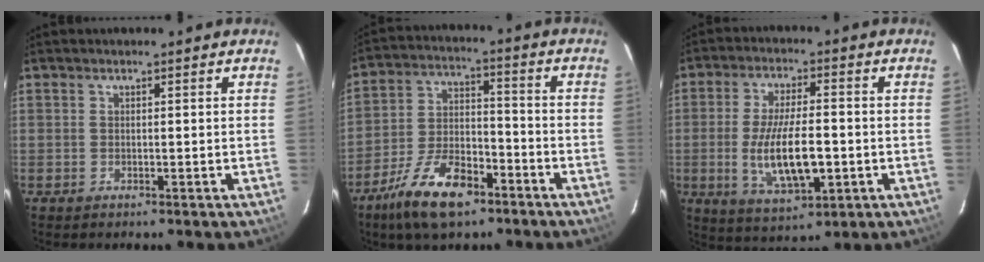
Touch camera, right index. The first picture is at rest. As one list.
[{"total": 14.2, "force": [-9.4, 5.7, 9.0], "torque": [-0.186, -0.007, -0.166]}, {"total": 12.7, "force": [-2.4, 4.4, 11.7], "torque": [-0.227, -0.016, -0.034]}]